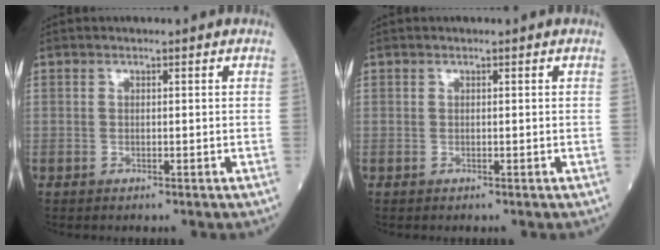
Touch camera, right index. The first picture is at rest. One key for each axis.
{"total": 0.0}